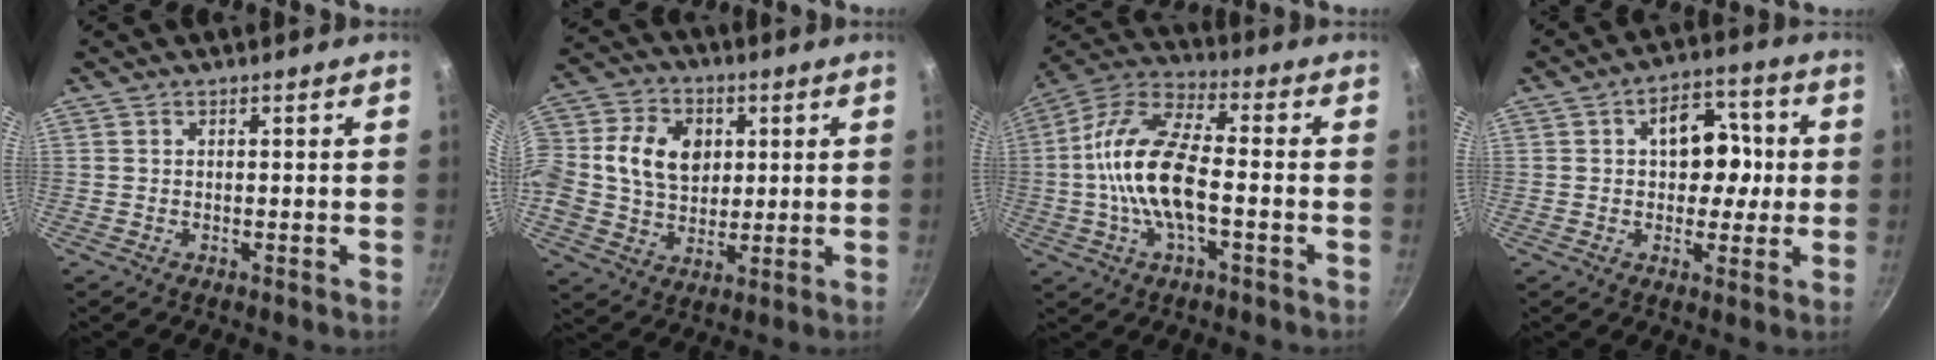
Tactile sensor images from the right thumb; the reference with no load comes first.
{"total": 17.9, "force": [2.8, 14.1, 10.7], "torque": [-0.207, 0.029, 0.041]}
{"total": 15.9, "force": [-2.0, 6.8, 14.2], "torque": [-0.266, 0.040, -0.055]}
{"total": 10.8, "force": [1.1, 7.6, 7.6], "torque": [-0.058, 0.011, 0.006]}